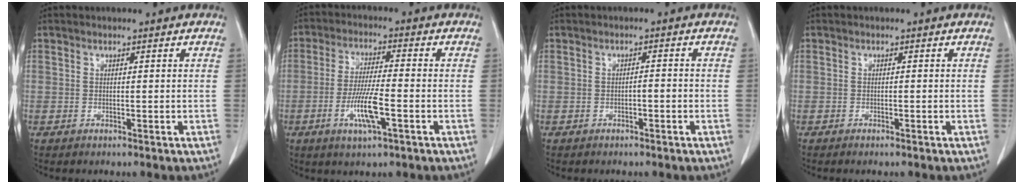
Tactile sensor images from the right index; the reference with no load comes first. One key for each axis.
{"total": 7.6, "fx": -2.7, "fy": 0.7, "fz": 7.1, "tx": -0.140, "ty": -0.009, "tz": -0.051}
{"total": 1.1, "fx": -0.5, "fy": 0.4, "fz": 0.9, "tx": -0.016, "ty": 0.003, "tz": -0.007}
{"total": 0.5, "fx": -0.5, "fy": -0.1, "fz": 0.3, "tx": -0.008, "ty": -0.001, "tz": -0.008}